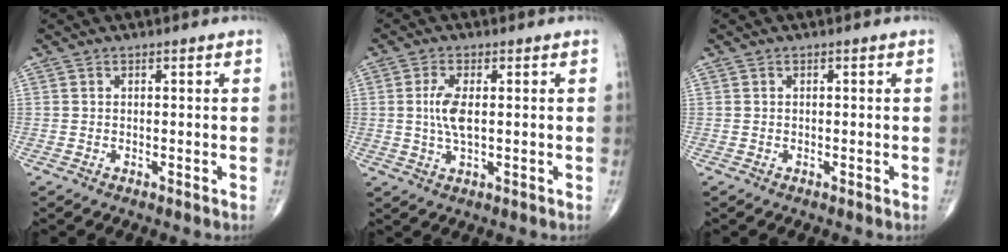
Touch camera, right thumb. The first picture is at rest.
{"total": 5.2, "force": [0.4, 1.9, 4.8], "torque": [-0.105, -0.004, 0.007]}
{"total": 0.0}